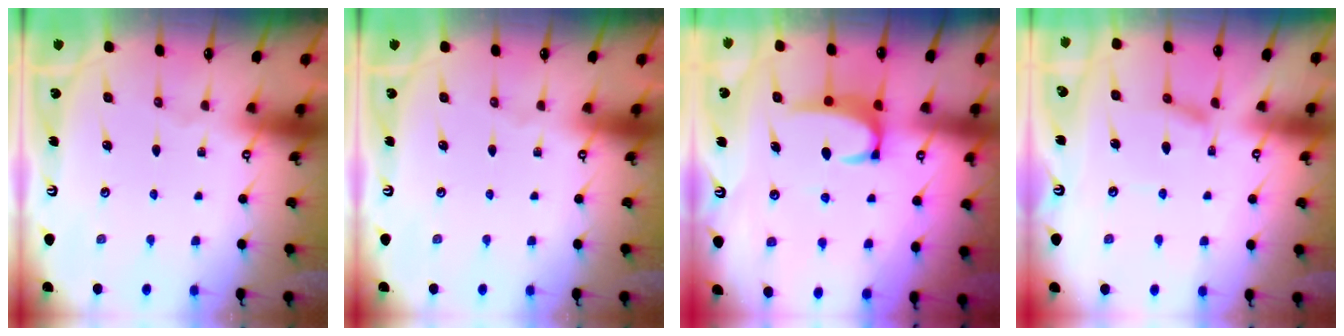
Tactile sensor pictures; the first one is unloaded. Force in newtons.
{"total": 0.0}
{"total": 3.3, "press": 3.3, "slide": 0.3}
{"total": 2.0, "press": 2.0, "slide": 0.5}